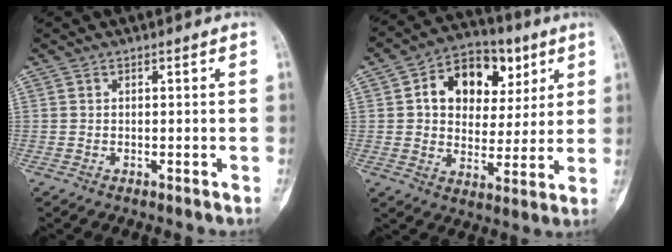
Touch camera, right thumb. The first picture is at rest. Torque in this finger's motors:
{"motor_torque": [0.19, 3.18, 0.26, -0.09, 0.07]}